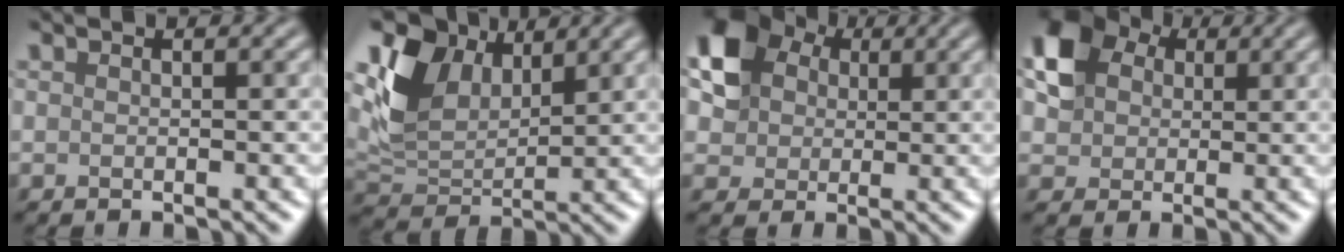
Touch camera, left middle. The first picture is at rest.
{"total": 7.5, "force": [4.4, 4.8, 3.8], "torque": [-0.086, 0.006, 0.086]}
{"total": 8.8, "force": [3.0, 7.0, 4.3], "torque": [-0.102, 0.027, 0.041]}
{"total": 6.4, "force": [2.1, 5.1, 3.2], "torque": [-0.085, 0.013, 0.026]}